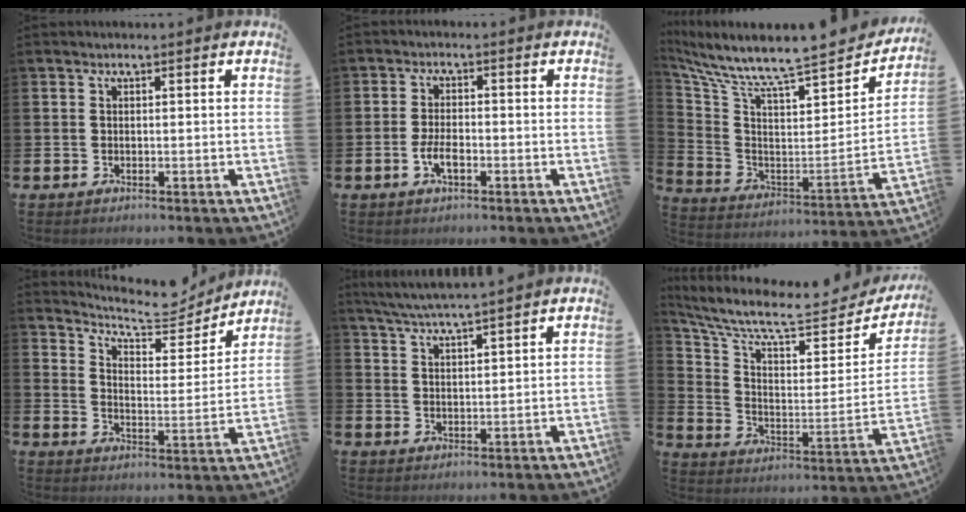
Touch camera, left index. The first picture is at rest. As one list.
[{"total": 3.2, "force": [-1.0, 1.4, 2.7], "torque": [-0.052, 0.000, -0.020]}, {"total": 8.2, "force": [7.2, 1.0, 3.7], "torque": [-0.102, -0.075, 0.110]}, {"total": 7.3, "force": [6.9, 1.7, 1.8], "torque": [-0.054, -0.053, 0.117]}, {"total": 4.5, "force": [4.3, -0.6, 1.1], "torque": [-0.038, -0.017, 0.079]}, {"total": 8.4, "force": [7.1, 2.5, 3.8], "torque": [-0.098, -0.060, 0.113]}]